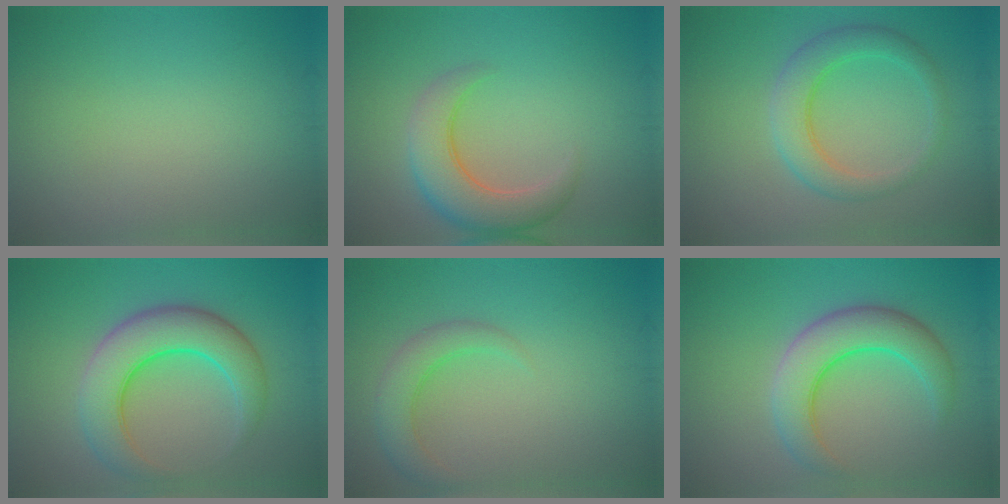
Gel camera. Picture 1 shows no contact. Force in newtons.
{"total": 5.3, "press": 5.3, "slide": 0.5}
{"total": 4.1, "press": 4.1, "slide": 0.1}
{"total": 7.0, "press": 7.0, "slide": 0.2}
{"total": 2.8, "press": 2.8, "slide": 0.3}
{"total": 5.8, "press": 5.8, "slide": 0.1}